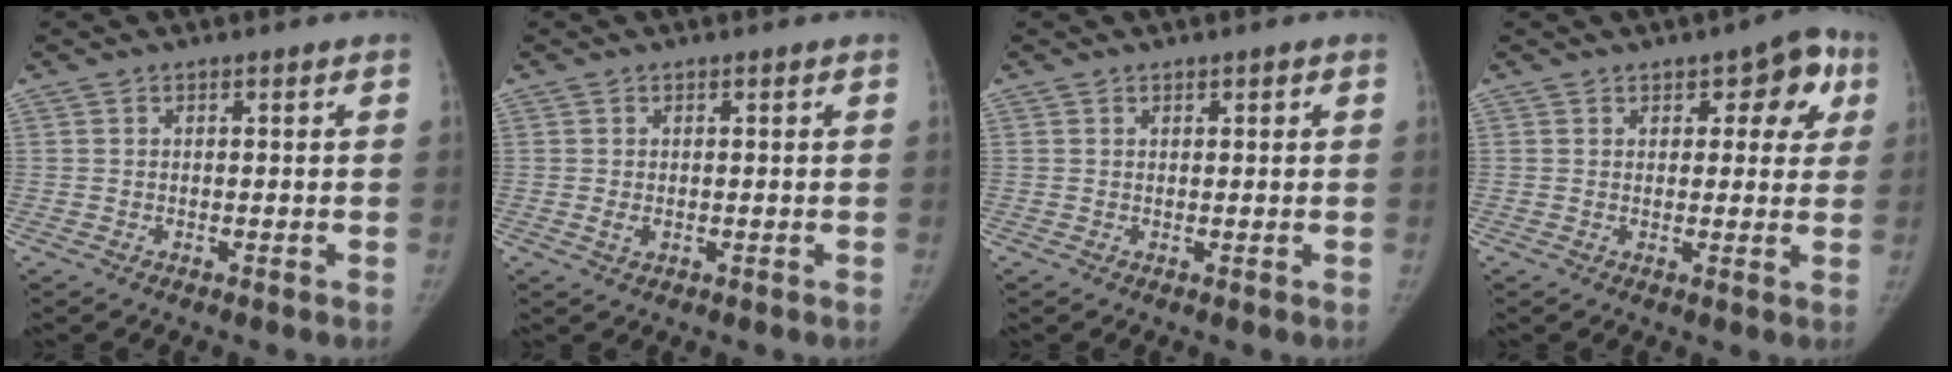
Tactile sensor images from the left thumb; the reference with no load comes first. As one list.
[{"total": 1.6, "force": [0.0, 1.0, 1.3], "torque": [-0.023, -0.005, 0.000]}, {"total": 1.0, "force": [0.6, 0.4, 0.7], "torque": [-0.004, -0.001, 0.007]}, {"total": 8.0, "force": [3.2, 4.3, 5.8], "torque": [-0.021, -0.004, 0.030]}]